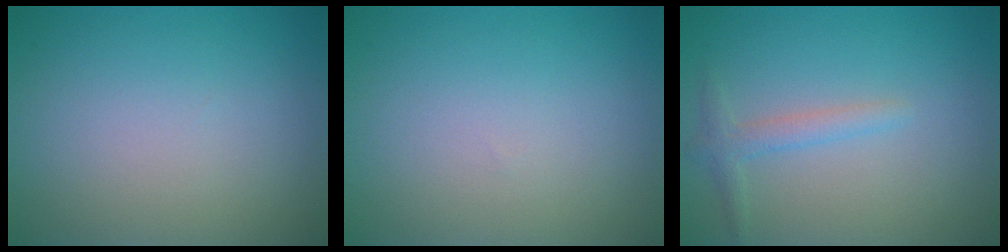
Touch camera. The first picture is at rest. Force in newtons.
{"total": 0.0}
{"total": 1.7, "press": 1.7, "slide": 0.1}